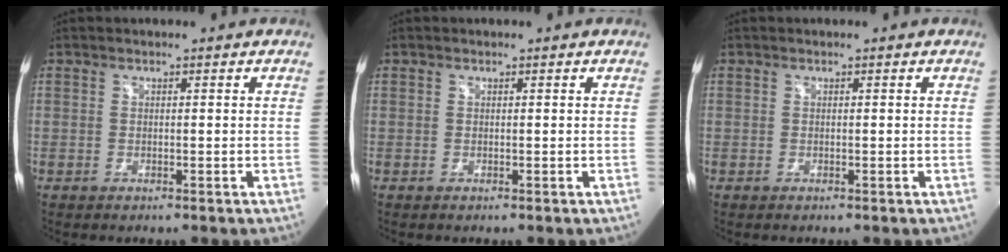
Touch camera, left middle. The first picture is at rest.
{"total": 1.5, "force": [-0.5, -1.3, -0.6], "torque": [0.007, -0.009, -0.006]}
{"total": 0.0}